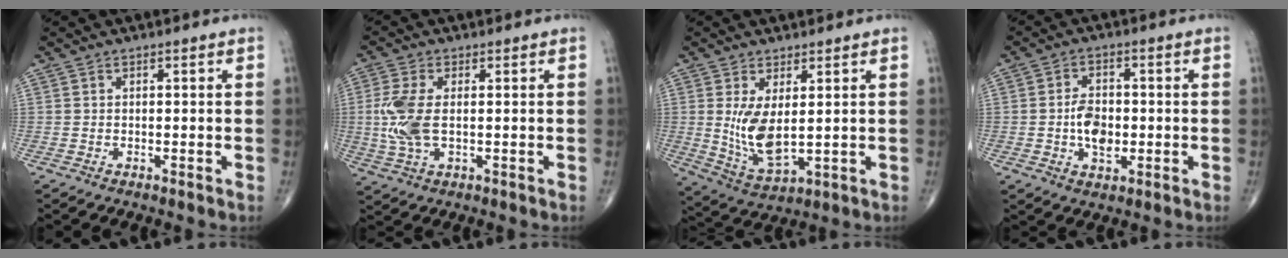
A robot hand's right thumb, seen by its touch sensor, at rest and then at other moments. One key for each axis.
{"total": 7.8, "fx": 0.1, "fy": 3.8, "fz": 6.8, "tx": -0.170, "ty": -0.004, "tz": 0.004}
{"total": 8.6, "fx": 1.2, "fy": 3.8, "fz": 7.7, "tx": -0.147, "ty": -0.025, "tz": 0.039}
{"total": 6.6, "fx": -0.8, "fy": 4.2, "fz": 5.1, "tx": -0.072, "ty": 0.004, "tz": -0.016}